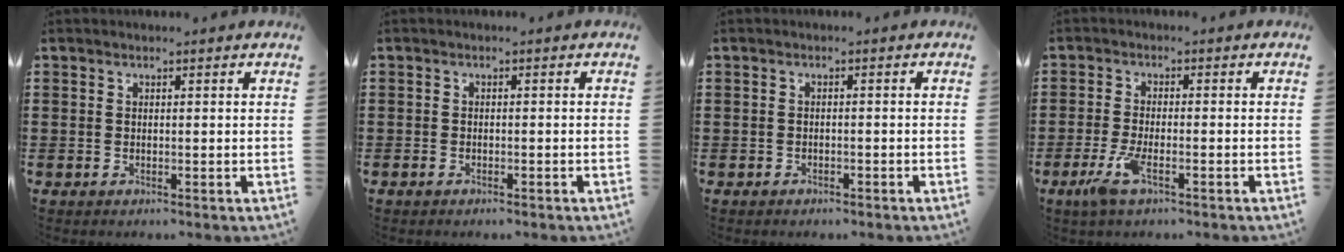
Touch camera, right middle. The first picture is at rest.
{"total": 0.6, "force": [-0.5, 0.2, 0.3], "torque": [-0.006, -0.002, -0.010]}
{"total": 0.9, "force": [-0.8, 0.4, 0.0], "torque": [-0.002, 0.002, -0.019]}
{"total": 4.3, "force": [-2.0, 1.0, 3.7], "torque": [-0.088, -0.011, -0.041]}